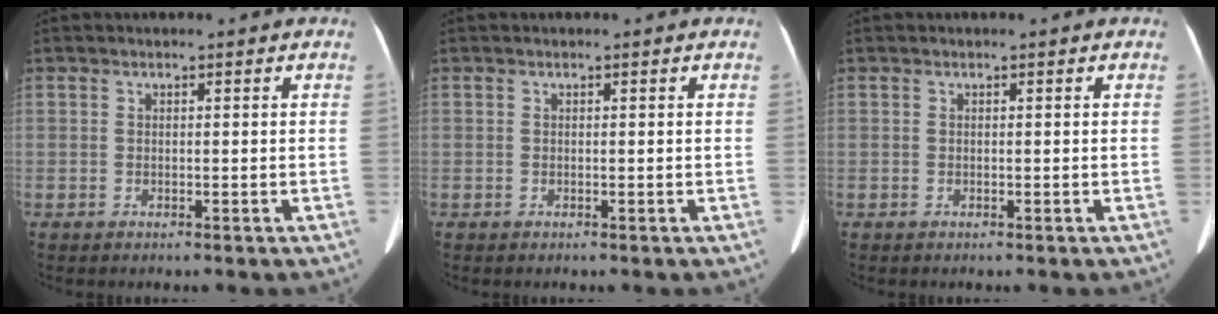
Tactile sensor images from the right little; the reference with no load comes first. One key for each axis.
{"total": 0.0}
{"total": 0.0}